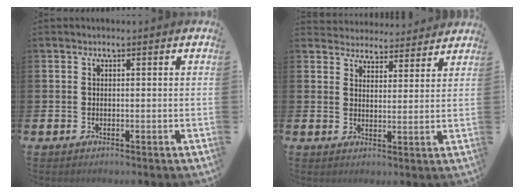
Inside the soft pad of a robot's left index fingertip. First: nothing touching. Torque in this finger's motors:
{"motor_torque": [0.99, -1.15, -0.03, 0.00]}